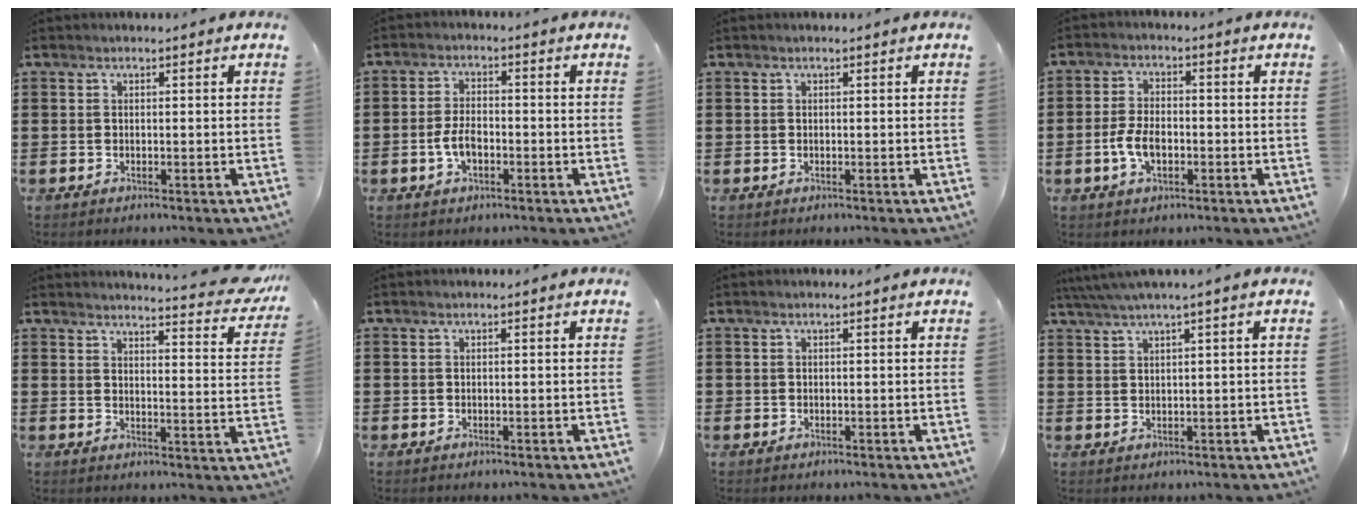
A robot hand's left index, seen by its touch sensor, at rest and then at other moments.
{"total": 4.3, "force": [-1.2, 2.2, 3.5], "torque": [-0.085, -0.001, -0.028]}
{"total": 0.0}
{"total": 5.1, "force": [-1.3, 2.7, 4.1], "torque": [-0.092, -0.001, -0.027]}
{"total": 4.6, "force": [4.2, -0.5, 1.7], "torque": [-0.034, -0.035, 0.069]}
{"total": 0.0}
{"total": 0.0}
{"total": 2.2, "force": [1.4, -0.3, 1.7], "torque": [-0.034, -0.001, 0.024]}